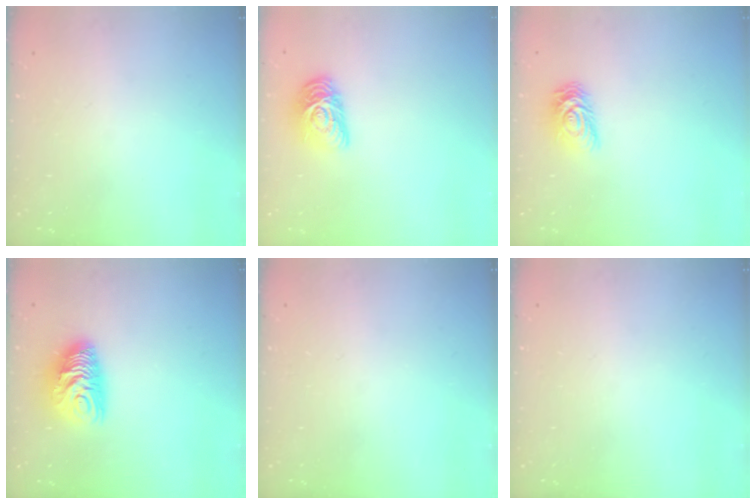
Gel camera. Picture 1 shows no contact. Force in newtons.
{"total": 10.8, "press": 10.8, "slide": 0.6}
{"total": 7.2, "press": 7.2, "slide": 0.4}
{"total": 9.9, "press": 9.9, "slide": 0.3}
{"total": 0.0}
{"total": 0.0}